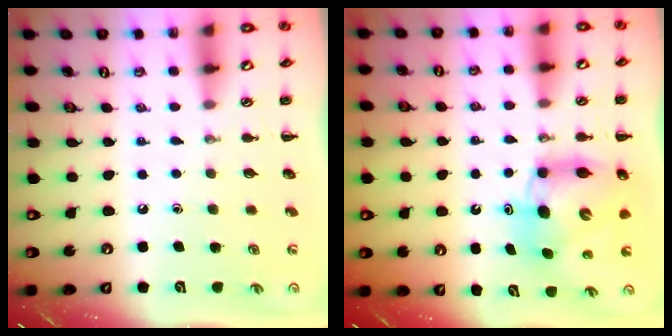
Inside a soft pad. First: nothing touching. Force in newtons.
{"total": 8.9, "press": 8.6, "slide": 2.4}